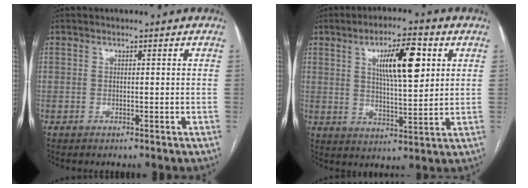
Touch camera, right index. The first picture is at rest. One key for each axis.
{"total": 10.9, "fx": 3.9, "fy": 2.6, "fz": 9.8, "tx": -0.164, "ty": 0.006, "tz": 0.066}